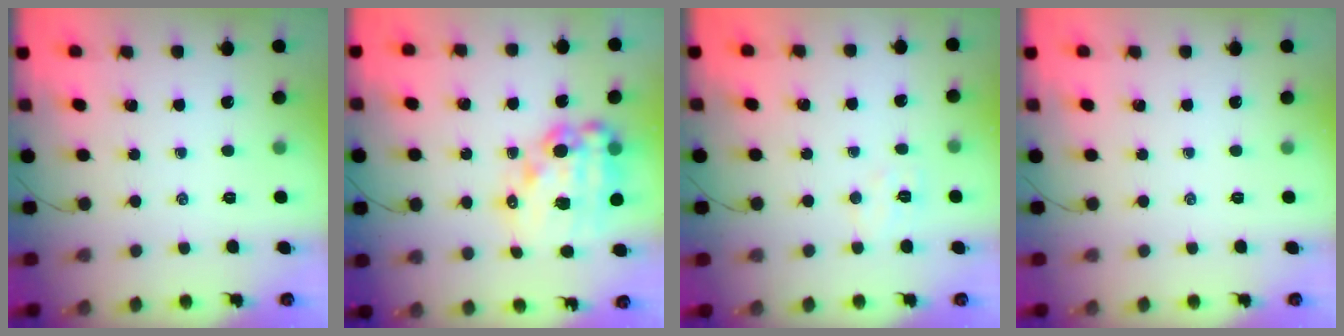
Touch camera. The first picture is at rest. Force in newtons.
{"total": 17.3, "press": 16.9, "slide": 3.6}
{"total": 5.5, "press": 5.4, "slide": 1.1}
{"total": 0.0}